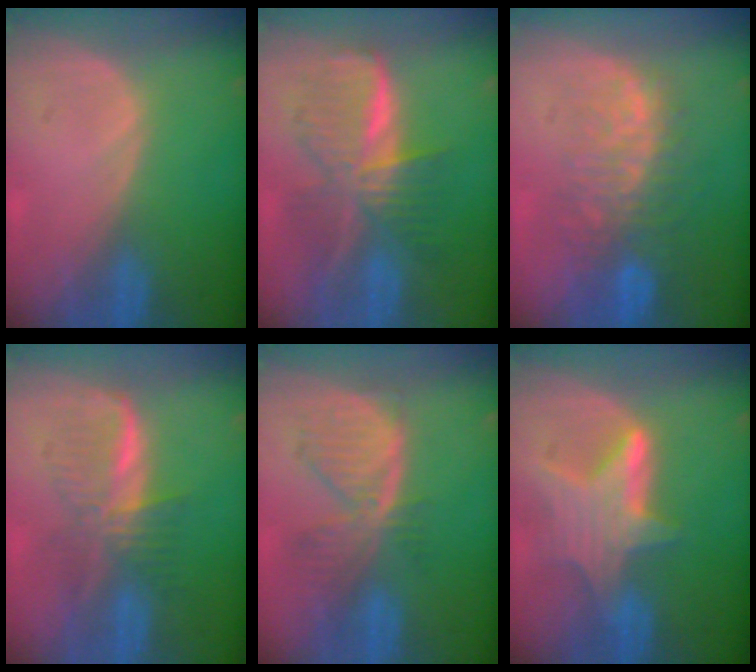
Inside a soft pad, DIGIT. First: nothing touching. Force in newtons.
{"total": 9.3, "press": 9.3, "slide": 0.7}
{"total": 9.9, "press": 8.6, "slide": 4.8}
{"total": 6.1, "press": 6.1, "slide": 0.2}
{"total": 7.6, "press": 6.7, "slide": 3.7}
{"total": 6.8, "press": 6.6, "slide": 1.7}